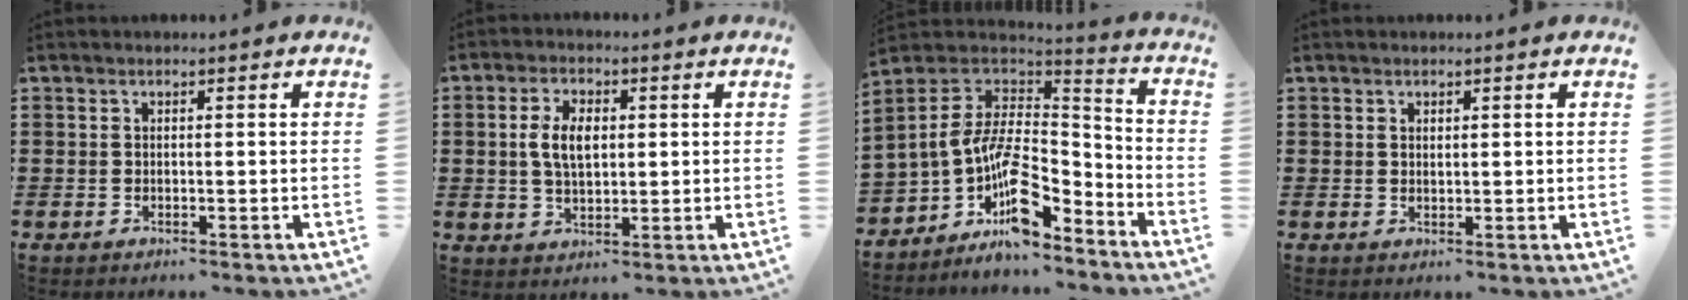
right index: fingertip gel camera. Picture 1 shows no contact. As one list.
[{"total": 5.7, "force": [0.6, 3.0, 4.7], "torque": [-0.096, 0.006, 0.005]}, {"total": 11.3, "force": [-5.6, 5.7, 8.0], "torque": [-0.170, -0.001, -0.109]}, {"total": 0.8, "force": [0.6, 0.5, 0.3], "torque": [-0.007, 0.003, 0.012]}]